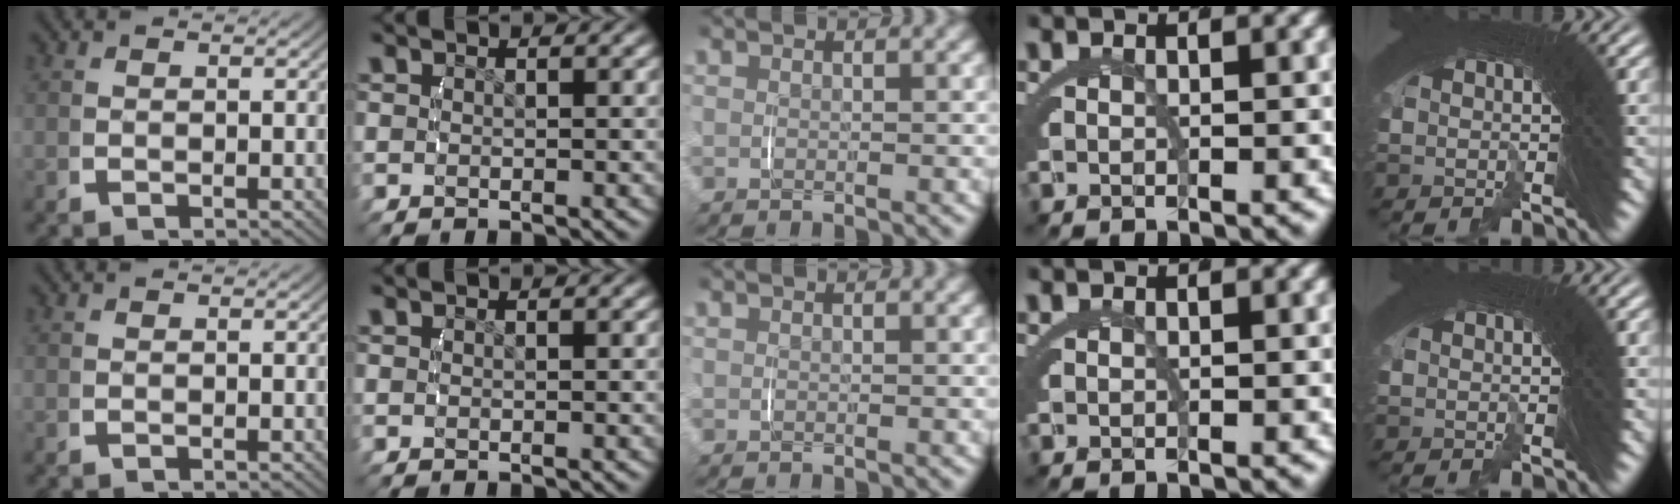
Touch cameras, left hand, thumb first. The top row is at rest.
{}